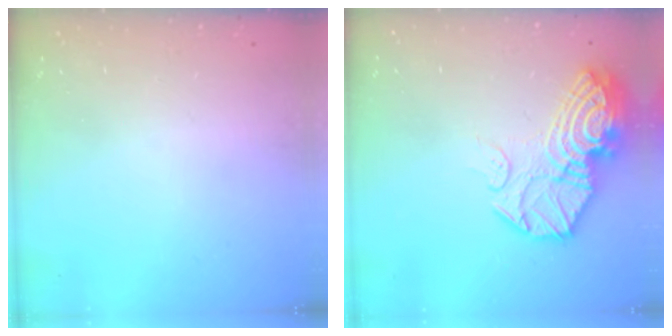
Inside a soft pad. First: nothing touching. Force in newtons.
{"total": 17.8, "press": 17.8, "slide": 1.8}